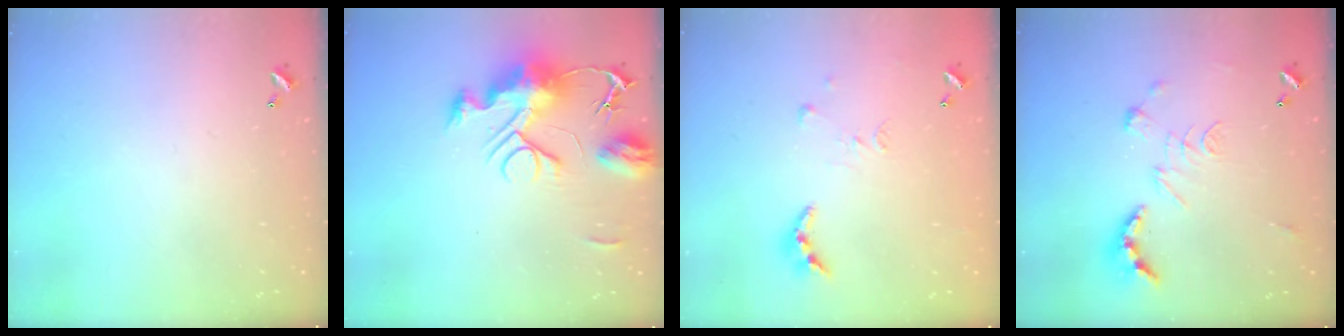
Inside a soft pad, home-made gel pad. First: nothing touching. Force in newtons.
{"total": 12.6, "press": 12.6, "slide": 1.2}
{"total": 8.1, "press": 8.1, "slide": 0.7}
{"total": 2.5, "press": 2.0, "slide": 1.5}